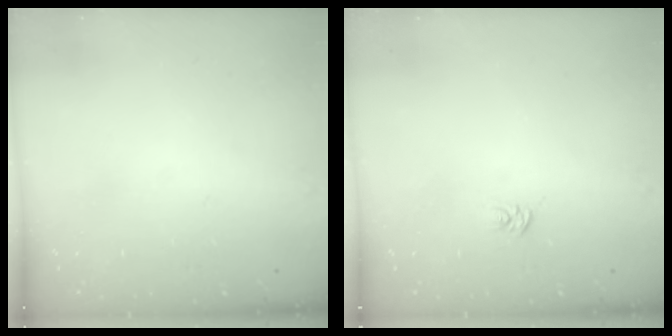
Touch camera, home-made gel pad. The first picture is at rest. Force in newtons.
{"total": 2.6, "press": 2.6, "slide": 0.3}